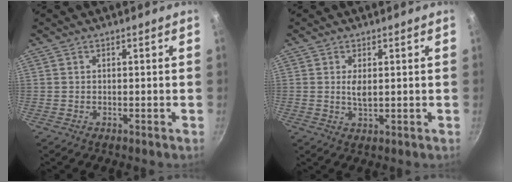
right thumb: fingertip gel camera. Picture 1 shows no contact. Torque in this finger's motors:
{"motor_torque": [0.96, 0.47, 0.36, 0.12, 0.12]}